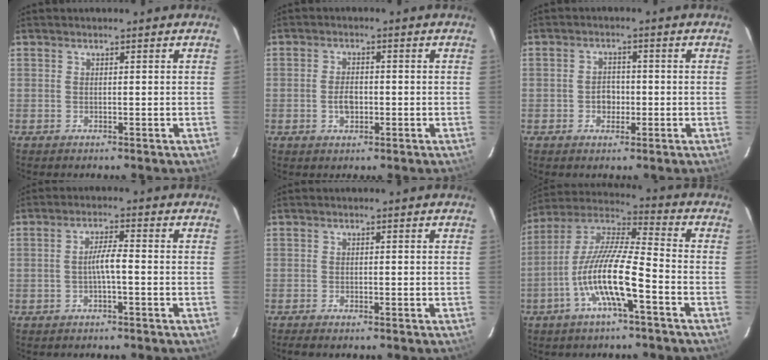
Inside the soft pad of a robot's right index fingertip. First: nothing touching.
{"total": 3.5, "force": [-0.9, 2.1, 2.7], "torque": [-0.053, 0.002, -0.013]}
{"total": 3.2, "force": [-0.8, 2.6, 1.6], "torque": [-0.029, 0.009, -0.011]}
{"total": 3.1, "force": [-1.0, 0.1, 3.0], "torque": [-0.057, 0.007, -0.018]}
{"total": 2.1, "force": [-1.7, 0.4, 1.0], "torque": [-0.026, -0.007, -0.031]}
{"total": 13.5, "force": [-5.5, 1.9, 12.1], "torque": [-0.238, -0.001, -0.110]}